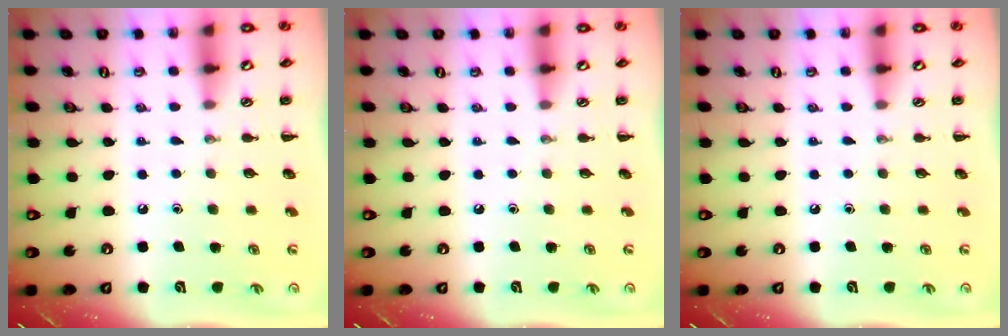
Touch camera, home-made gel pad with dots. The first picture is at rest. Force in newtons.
{"total": 0.0}
{"total": 0.0}